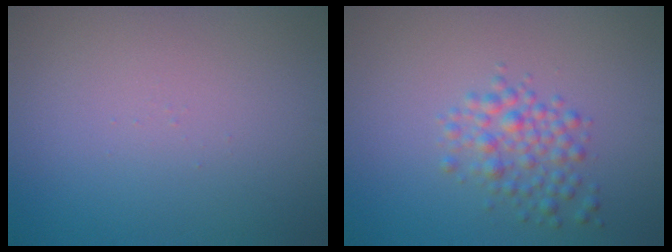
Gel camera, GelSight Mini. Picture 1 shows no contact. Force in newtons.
{"total": 2.8, "press": 2.8, "slide": 0.1}